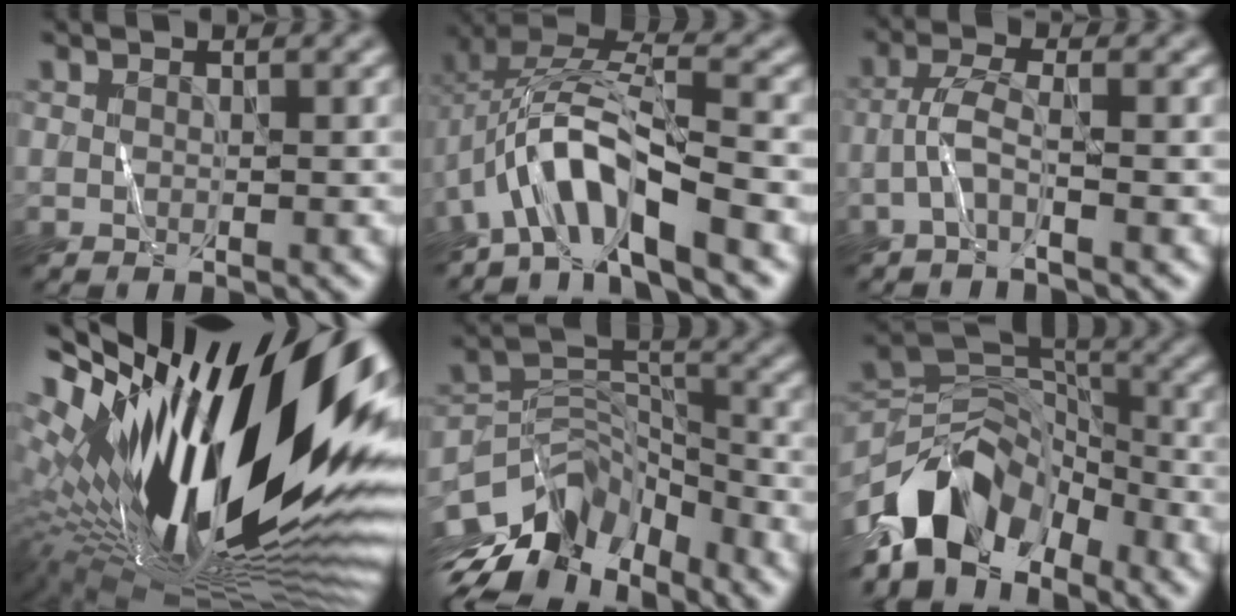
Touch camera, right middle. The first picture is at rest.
{"total": 7.8, "force": [-3.9, 2.2, 6.4], "torque": [-0.123, 0.016, -0.076]}
{"total": 2.1, "force": [-1.3, -0.1, 1.7], "torque": [-0.046, 0.008, -0.032]}
{"total": 20.8, "force": [3.8, 7.8, 18.9], "torque": [-0.342, -0.022, 0.054]}
{"total": 9.1, "force": [-6.9, 4.3, 4.1], "torque": [-0.073, 0.001, -0.136]}
{"total": 8.4, "force": [-6.1, 4.3, 3.8], "torque": [-0.053, 0.004, -0.121]}